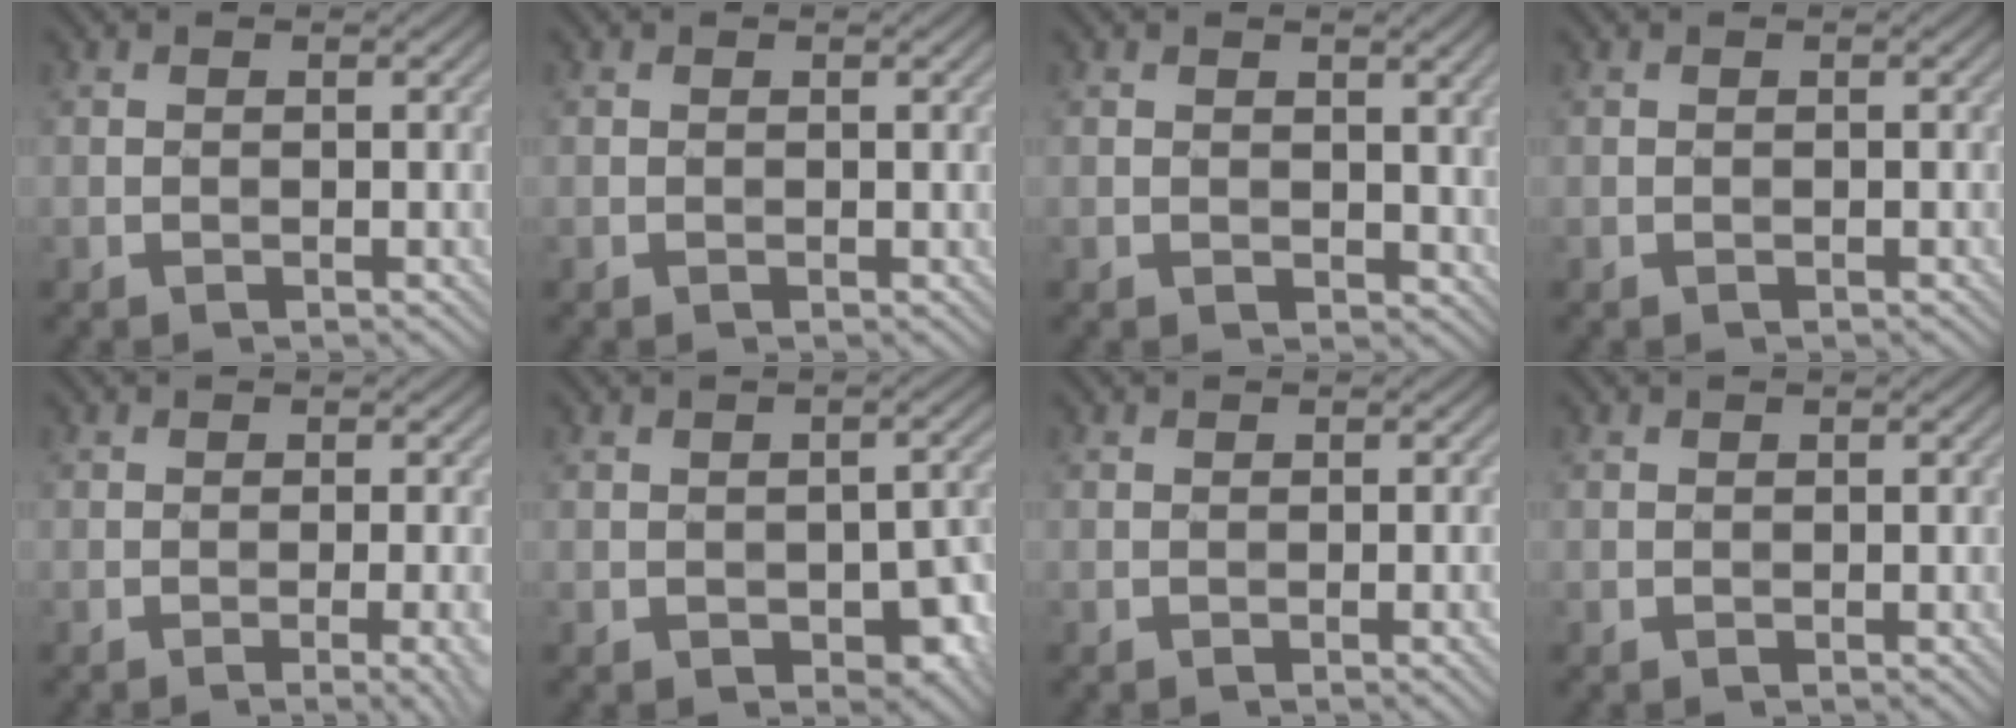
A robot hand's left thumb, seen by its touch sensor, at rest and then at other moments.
{"total": 0.0}
{"total": 2.4, "force": [1.0, 1.7, 1.3], "torque": [-0.026, -0.003, 0.018]}
{"total": 0.0}
{"total": 3.8, "force": [-1.3, 0.8, 3.5], "torque": [-0.042, 0.005, -0.021]}
{"total": 5.1, "force": [-1.9, 2.9, 3.8], "torque": [-0.046, -0.007, -0.023]}
{"total": 2.3, "force": [-0.6, 0.4, 2.2], "torque": [-0.029, 0.002, -0.011]}
{"total": 0.7, "force": [-0.2, 0.1, 0.7], "torque": [-0.010, -0.002, -0.003]}